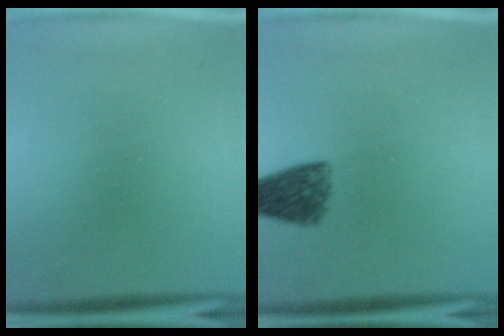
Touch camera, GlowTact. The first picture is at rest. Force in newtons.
{"total": 6.2}